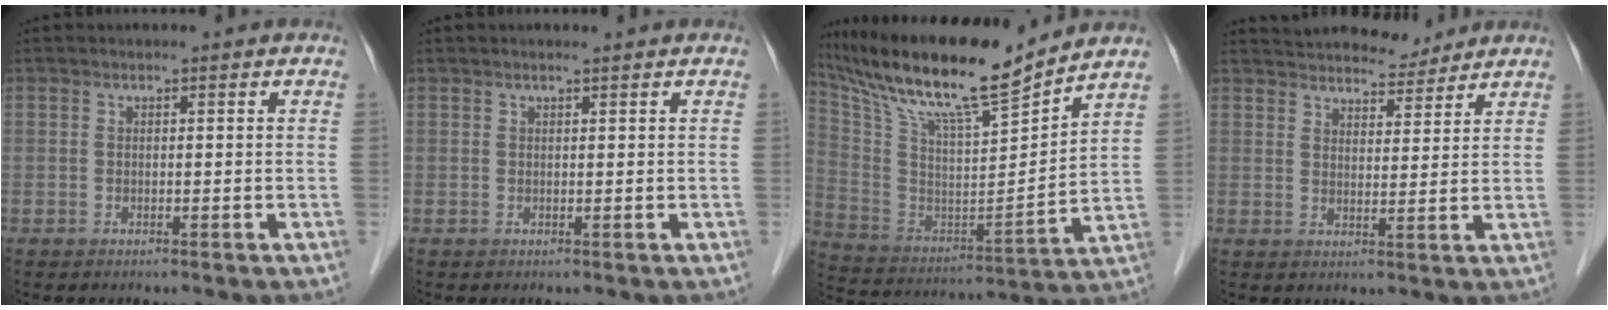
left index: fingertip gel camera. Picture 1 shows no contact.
{"total": 0.9, "force": [0.7, -0.1, 0.5], "torque": [-0.012, 0.004, 0.015]}
{"total": 20.0, "force": [16.7, 1.1, 11.0], "torque": [-0.206, 0.001, 0.301]}
{"total": 9.9, "force": [9.5, 2.1, 1.9], "torque": [-0.020, 0.009, 0.135]}